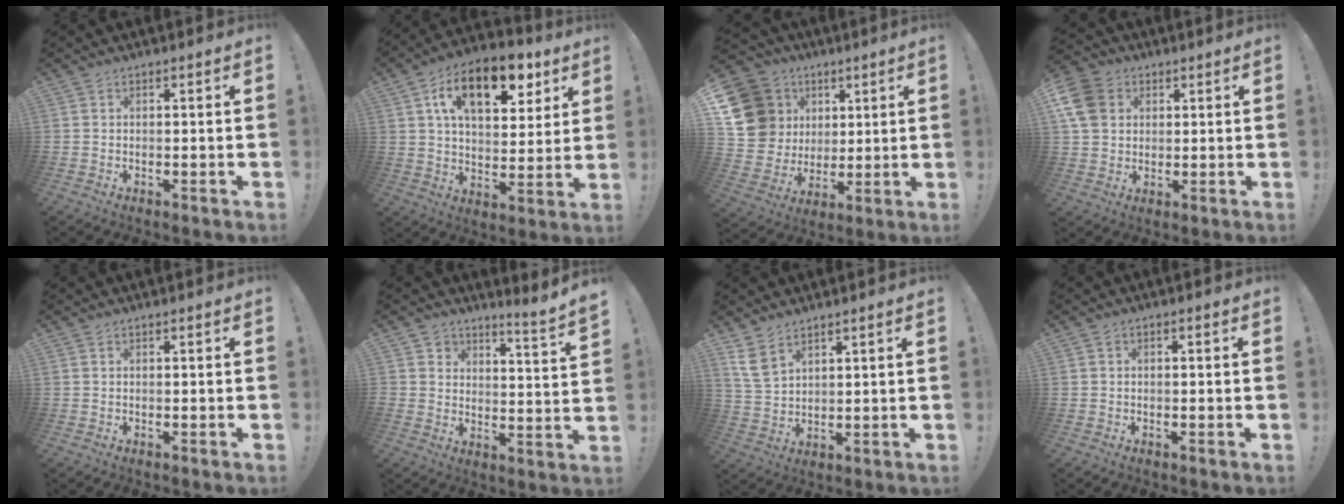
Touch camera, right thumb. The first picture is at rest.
{"total": 17.9, "force": [8.7, 9.2, 12.6], "torque": [-0.188, -0.030, 0.144]}
{"total": 18.4, "force": [5.7, 15.8, 7.5], "torque": [-0.135, -0.021, 0.139]}
{"total": 13.0, "force": [3.7, 11.0, 5.7], "torque": [-0.081, -0.005, 0.079]}
{"total": 0.0}
{"total": 4.6, "force": [4.2, 1.1, 1.5], "torque": [-0.025, -0.042, 0.073]}
{"total": 7.0, "force": [4.7, 3.5, 3.8], "torque": [-0.077, -0.019, 0.091]}
{"total": 1.0, "force": [-0.8, 0.1, 0.6], "torque": [-0.009, 0.003, -0.013]}